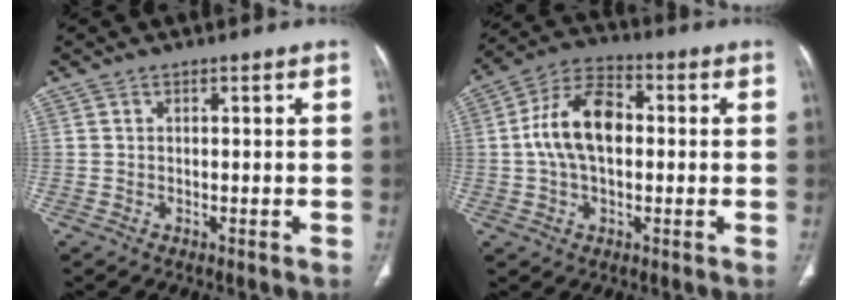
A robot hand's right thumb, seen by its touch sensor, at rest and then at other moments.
{"total": 12.4, "force": [0.7, 7.5, 9.8], "torque": [-0.180, 0.027, 0.004]}